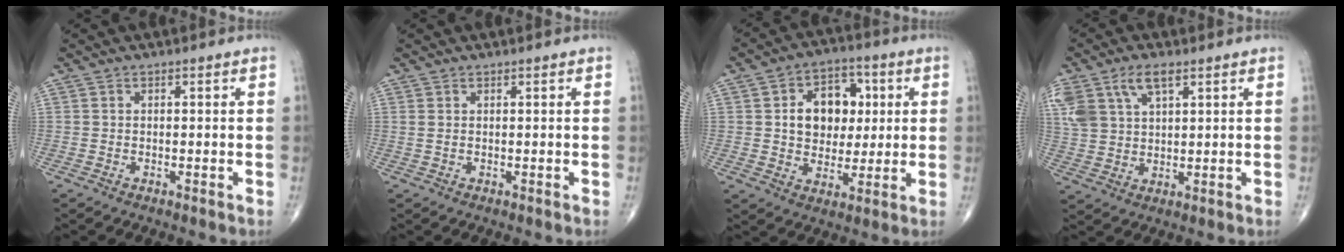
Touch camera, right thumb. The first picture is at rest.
{"total": 0.8, "force": [0.3, 0.2, 0.7], "torque": [-0.026, 0.007, 0.010]}
{"total": 12.5, "force": [2.1, 9.4, 8.0], "torque": [-0.075, 0.008, 0.035]}
{"total": 10.9, "force": [5.4, 5.8, 7.5], "torque": [-0.166, -0.003, 0.110]}